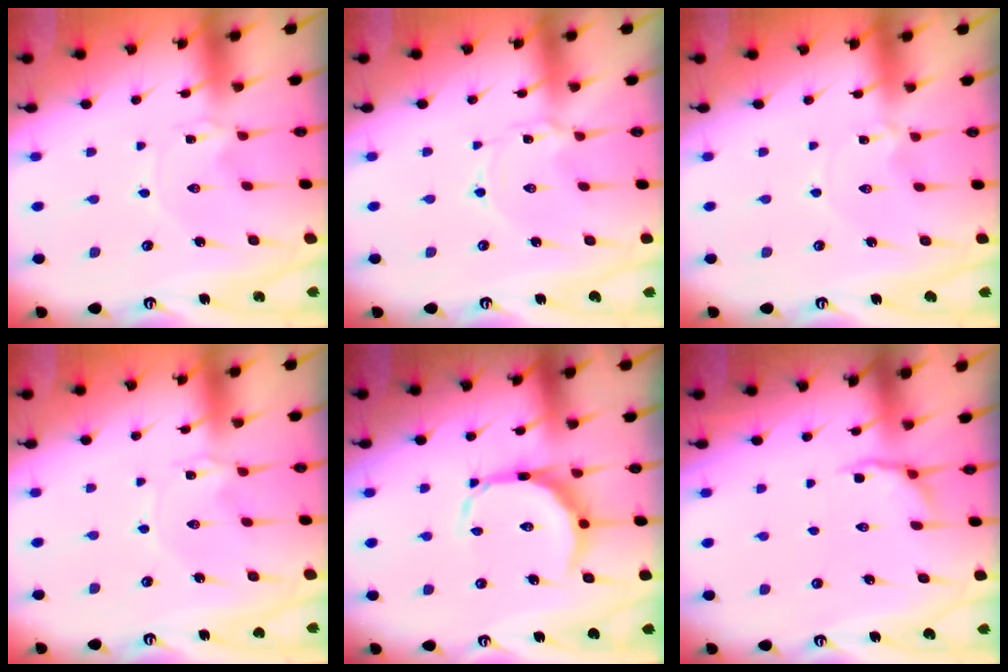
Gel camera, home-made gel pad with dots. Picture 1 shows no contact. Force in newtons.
{"total": 0.9, "press": 0.9, "slide": 0.2}
{"total": 0.5, "press": 0.5, "slide": 0.2}
{"total": 0.9, "press": 0.9, "slide": 0.2}
{"total": 11.4, "press": 11.4, "slide": 0.3}
{"total": 4.4, "press": 3.7, "slide": 2.4}